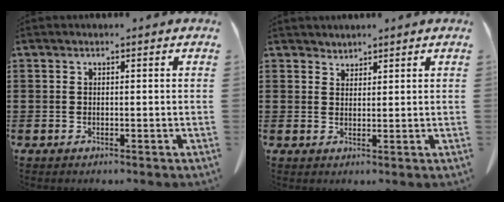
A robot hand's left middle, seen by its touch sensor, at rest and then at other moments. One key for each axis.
{"total": 1.7, "fx": 1.6, "fy": 0.4, "fz": -0.2, "tx": 0.000, "ty": 0.001, "tz": 0.033}